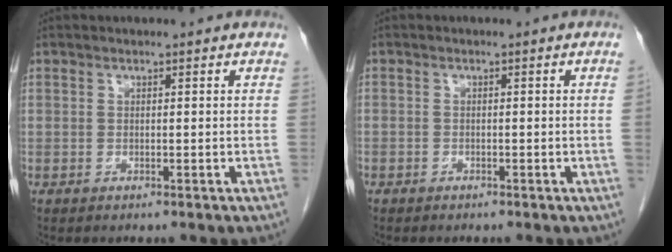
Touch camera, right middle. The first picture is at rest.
{"total": 0.6, "force": [-0.4, -0.1, 0.4], "torque": [-0.007, 0.003, -0.007]}